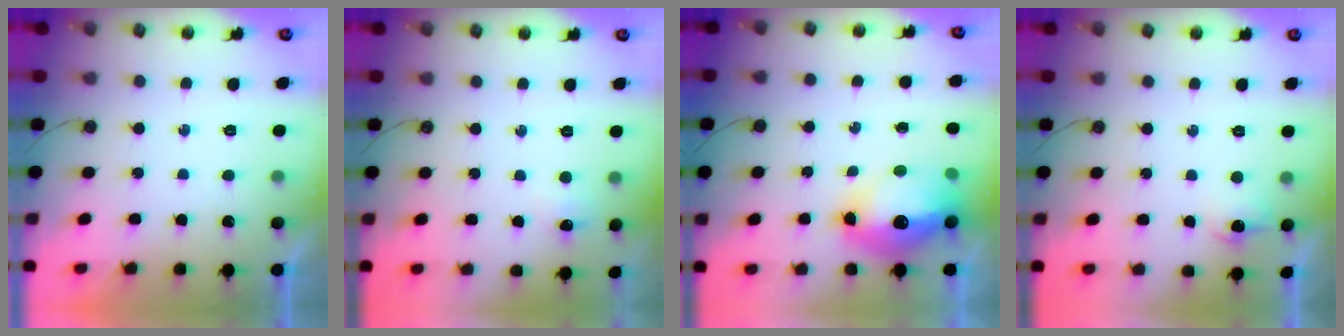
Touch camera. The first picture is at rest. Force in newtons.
{"total": 5.3, "press": 5.2, "slide": 0.7}
{"total": 16.6, "press": 16.5, "slide": 1.5}
{"total": 7.2, "press": 7.1, "slide": 0.8}